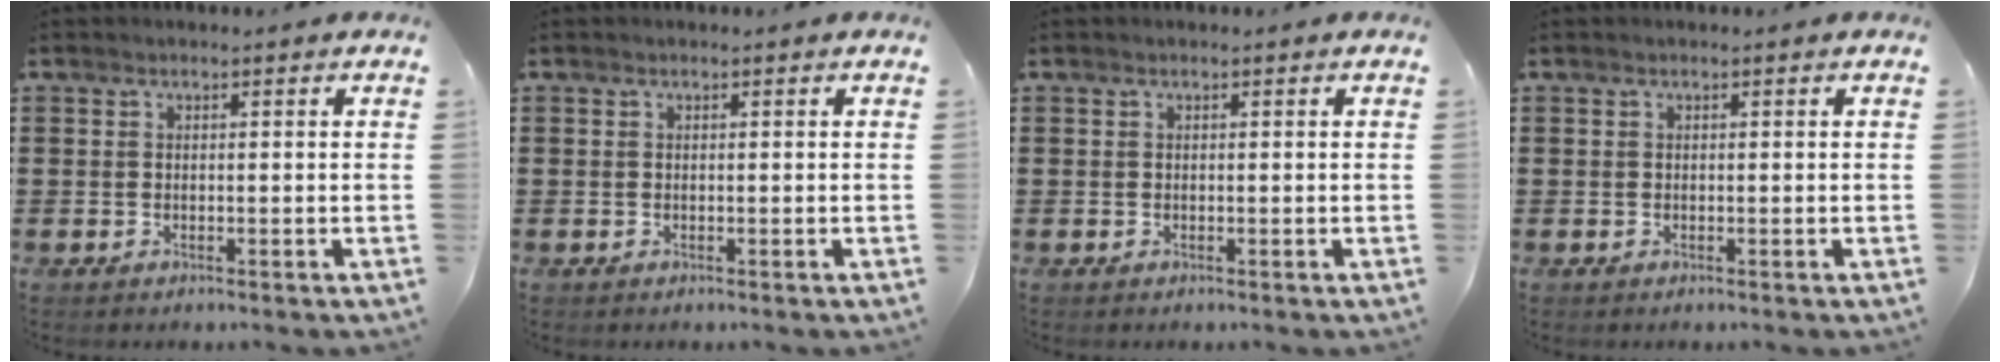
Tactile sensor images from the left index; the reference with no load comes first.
{"total": 0.0}
{"total": 0.0}
{"total": 0.0}